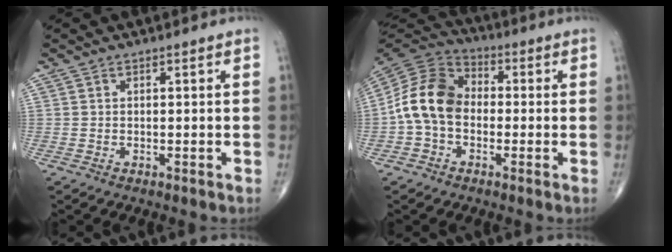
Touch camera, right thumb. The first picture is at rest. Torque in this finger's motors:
{"motor_torque": [1.53, 2.15, 1.50, -0.33, 0.13]}